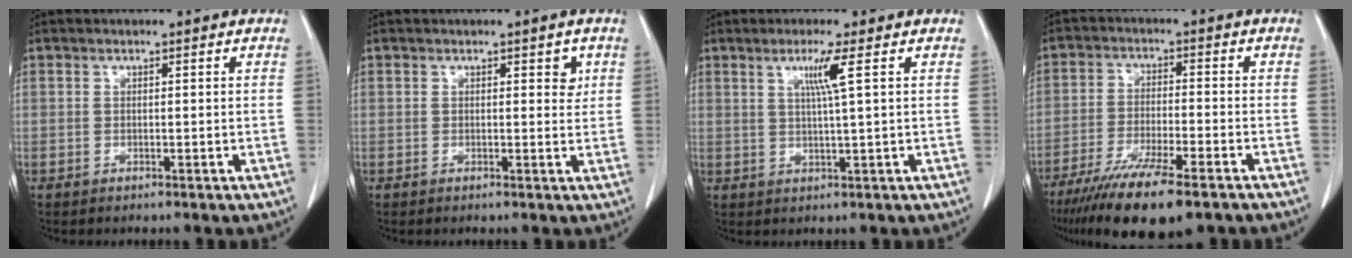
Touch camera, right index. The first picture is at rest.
{"total": 2.0, "force": [0.9, 1.0, 1.5], "torque": [-0.013, -0.004, 0.010]}
{"total": 4.0, "force": [1.5, -1.0, 3.5], "torque": [-0.069, -0.005, 0.029]}
{"total": 14.1, "force": [-10.3, 1.9, 9.5], "torque": [-0.163, -0.037, -0.168]}